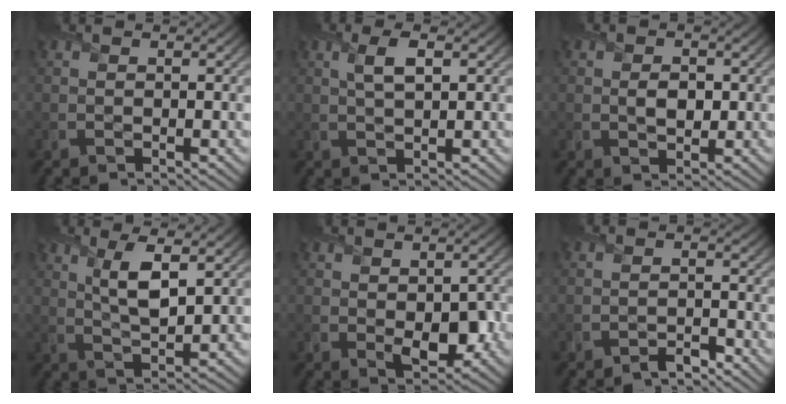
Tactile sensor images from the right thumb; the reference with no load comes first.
{"total": 3.0, "force": [1.2, 0.7, 2.6], "torque": [-0.055, 0.009, 0.022]}
{"total": 2.4, "force": [0.1, 1.5, 1.9], "torque": [-0.038, -0.004, -0.001]}
{"total": 5.8, "force": [2.5, 1.7, 4.9], "torque": [-0.103, -0.003, 0.047]}
{"total": 4.6, "force": [-0.7, 2.8, 3.7], "torque": [-0.059, -0.015, -0.006]}
{"total": 1.8, "force": [-1.6, 0.3, 0.7], "torque": [-0.010, 0.007, -0.030]}